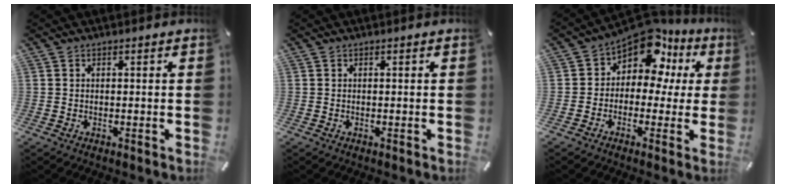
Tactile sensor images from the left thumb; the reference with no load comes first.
{"total": 0.0}
{"total": 11.5, "force": [6.8, 6.5, 6.5], "torque": [-0.118, -0.051, 0.122]}